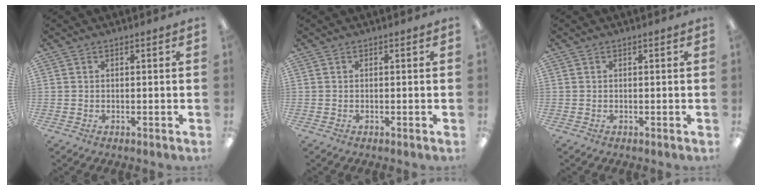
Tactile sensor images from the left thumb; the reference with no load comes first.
{"total": 0.0}
{"total": 0.0}